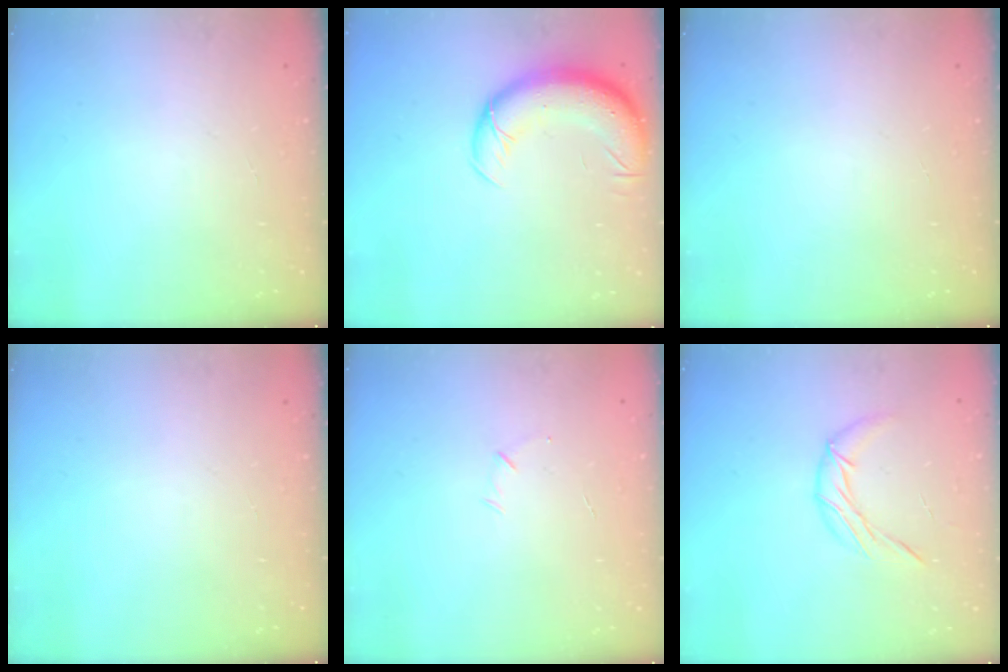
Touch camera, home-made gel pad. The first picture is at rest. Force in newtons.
{"total": 13.0, "press": 12.6, "slide": 3.2}
{"total": 0.0}
{"total": 0.0}
{"total": 3.8, "press": 3.6, "slide": 1.0}
{"total": 7.9, "press": 7.9, "slide": 0.2}